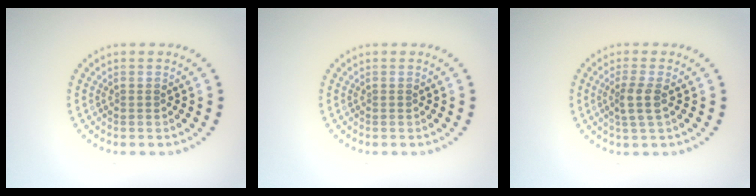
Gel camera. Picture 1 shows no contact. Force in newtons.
{"total": 0.0}
{"total": 2.1, "press": 1.8, "slide": 1.1}